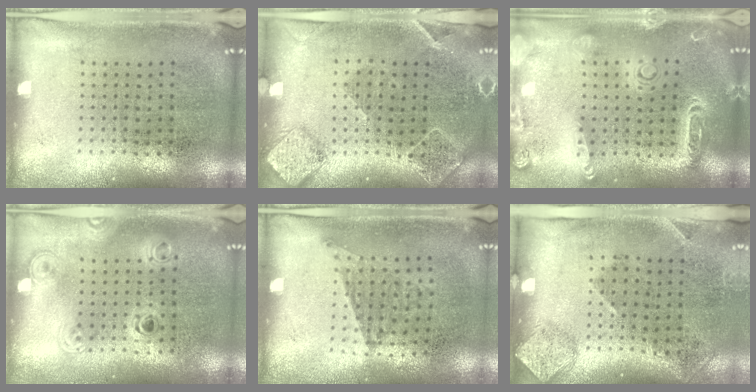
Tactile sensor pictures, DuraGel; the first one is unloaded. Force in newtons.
{"total": 1.7, "press": 1.7, "slide": 0.5}
{"total": 2.1, "press": 1.9, "slide": 0.9}
{"total": 1.2, "press": 1.1, "slide": 0.6}
{"total": 1.2, "press": 0.9, "slide": 0.7}
{"total": 1.9, "press": 1.2, "slide": 1.4}